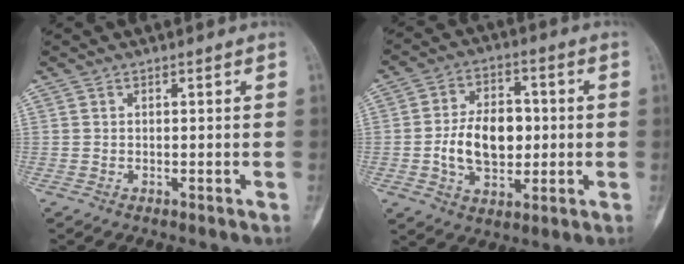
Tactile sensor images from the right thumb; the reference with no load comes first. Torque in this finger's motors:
{"motor_torque": [0.22, 0.17, 0.50, -0.16, 0.11]}